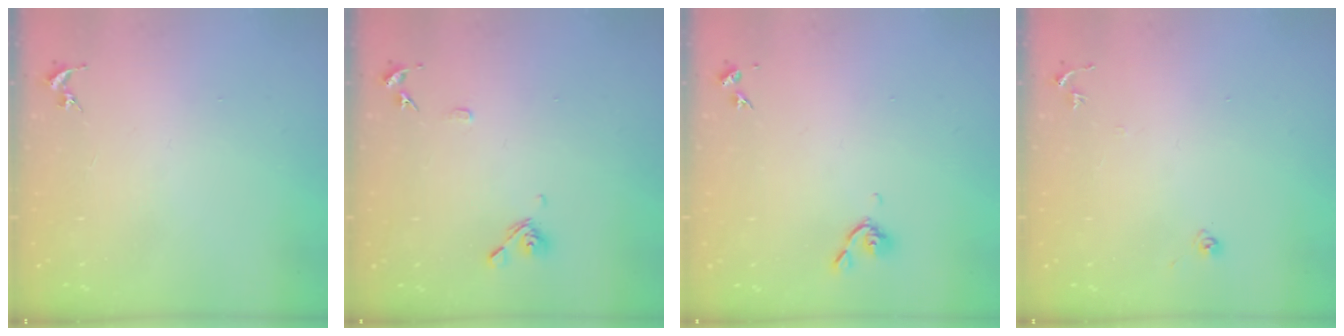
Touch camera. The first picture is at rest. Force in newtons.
{"total": 8.6, "press": 8.4, "slide": 1.6}
{"total": 5.3, "press": 5.2, "slide": 1.1}
{"total": 6.2, "press": 6.1, "slide": 0.5}